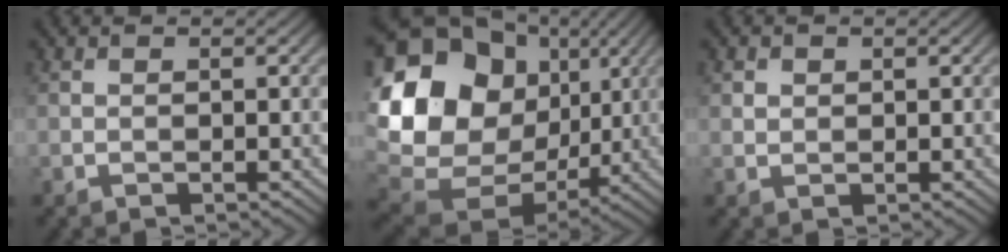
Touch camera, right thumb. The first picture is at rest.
{"total": 20.3, "force": [4.1, 16.3, 11.5], "torque": [-0.288, 0.002, 0.096]}
{"total": 1.1, "force": [0.5, 0.9, 0.3], "torque": [-0.007, -0.002, 0.010]}